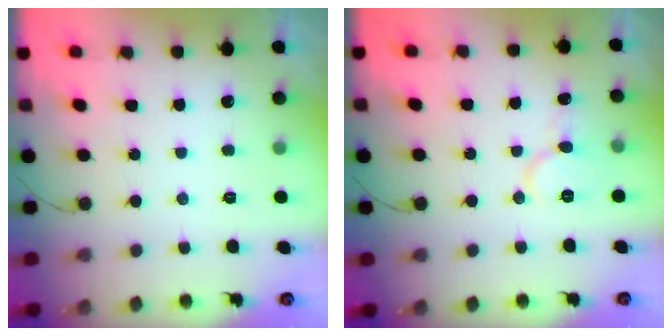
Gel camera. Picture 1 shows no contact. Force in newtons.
{"total": 7.3, "press": 7.2, "slide": 0.7}